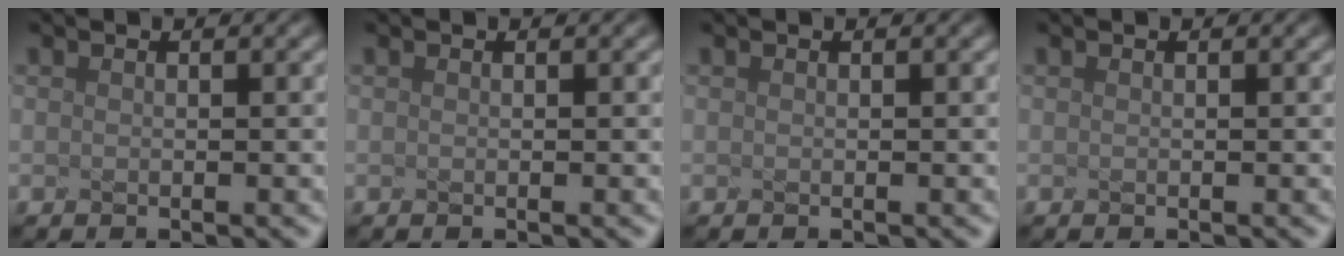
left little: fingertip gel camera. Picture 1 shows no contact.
{"total": 0.0}
{"total": 0.0}
{"total": 0.0}